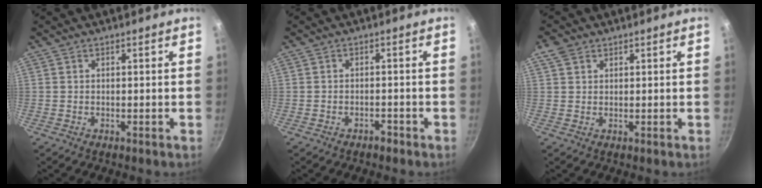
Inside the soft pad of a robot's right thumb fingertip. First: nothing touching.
{"total": 1.5, "force": [-1.3, 0.5, 0.5], "torque": [-0.001, 0.018, -0.013]}
{"total": 2.8, "force": [1.6, 1.9, 1.3], "torque": [-0.020, 0.000, 0.030]}